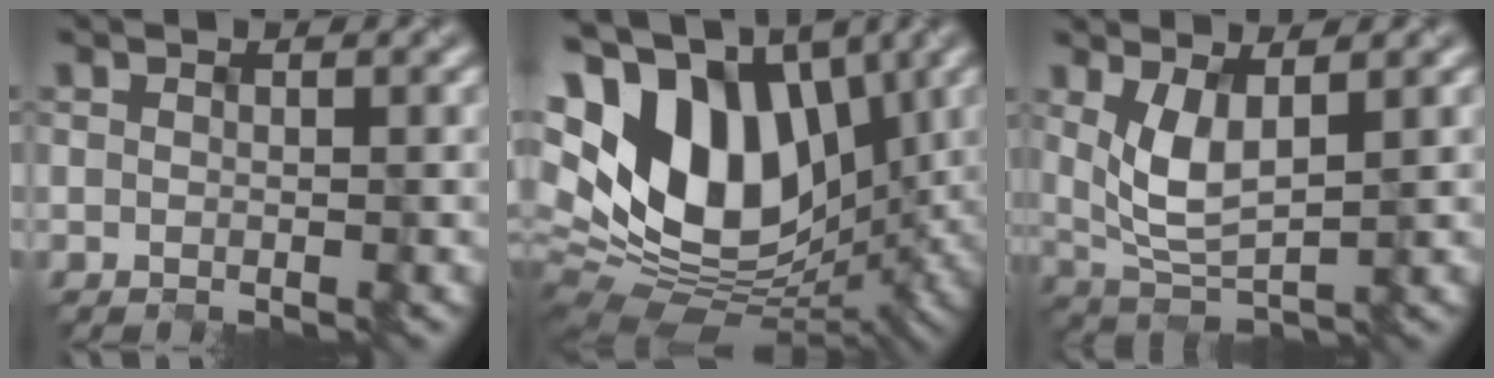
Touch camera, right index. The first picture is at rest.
{"total": 16.3, "force": [3.1, 10.9, 11.6], "torque": [-0.231, 0.016, 0.058]}
{"total": 3.6, "force": [1.0, 1.5, 3.1], "torque": [-0.077, -0.009, 0.034]}